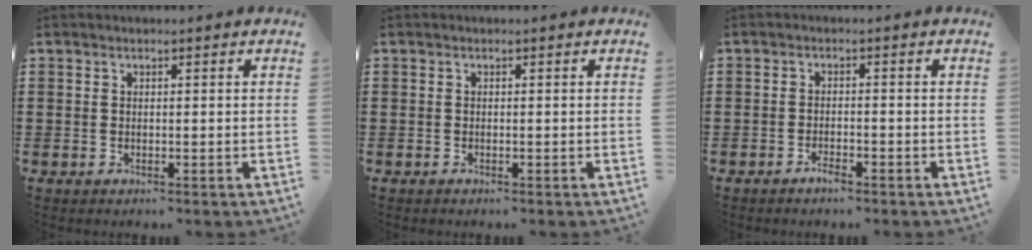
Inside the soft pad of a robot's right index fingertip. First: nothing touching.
{"total": 0.0}
{"total": 1.8, "force": [-1.4, 0.3, 1.1], "torque": [-0.021, -0.003, -0.025]}